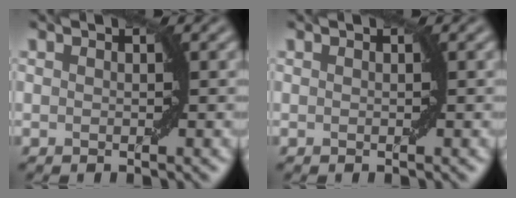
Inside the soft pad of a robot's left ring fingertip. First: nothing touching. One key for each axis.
{"total": 0.0}